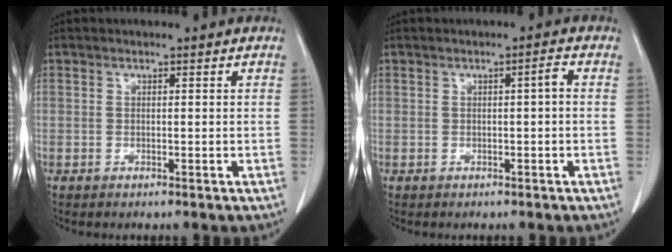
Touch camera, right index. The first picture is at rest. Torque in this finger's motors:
{"motor_torque": [0.21, -0.07, 0.12, 0.03]}